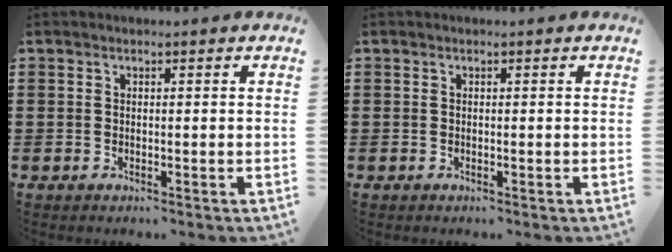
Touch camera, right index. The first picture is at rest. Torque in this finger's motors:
{"motor_torque": [0.00, 0.00, 0.00, 0.00]}